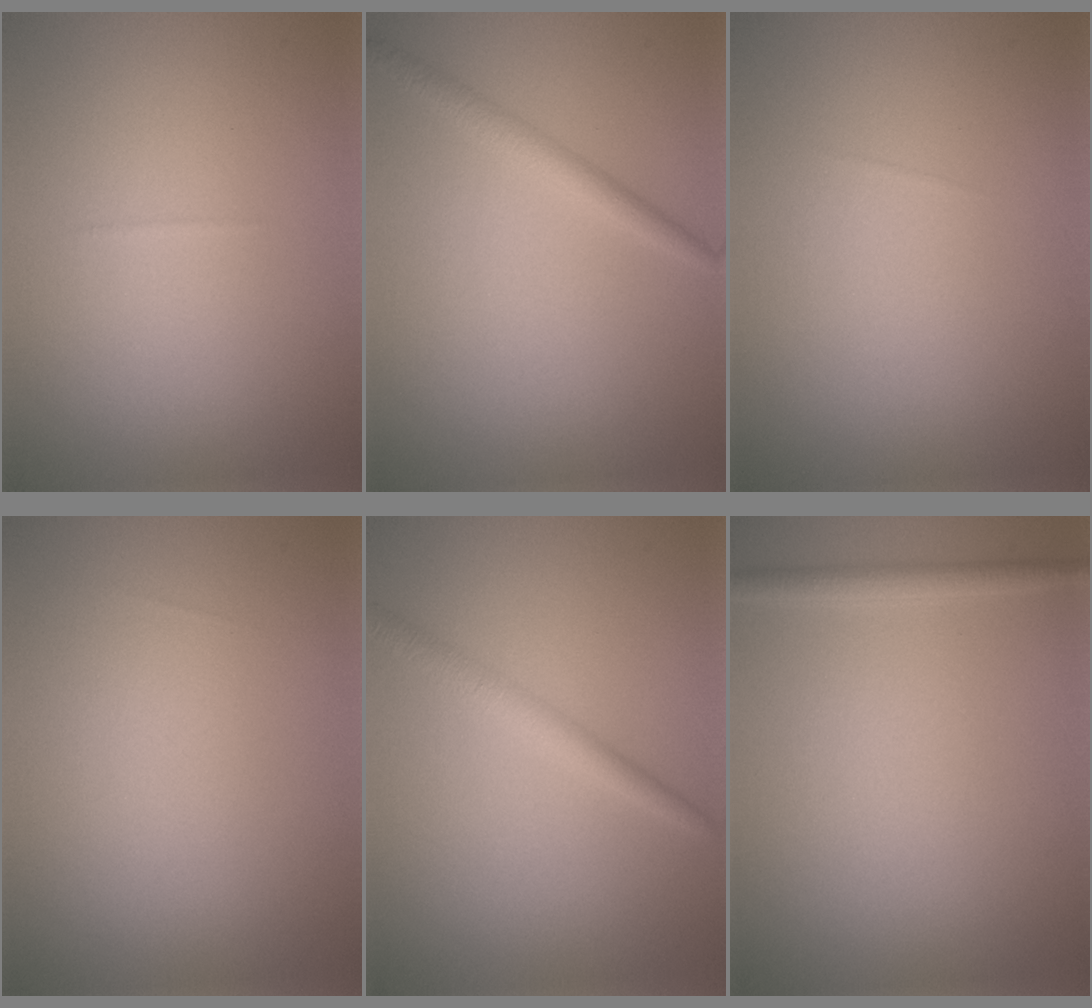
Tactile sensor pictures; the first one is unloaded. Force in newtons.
{"total": 1.9, "press": 1.9, "slide": 0.1}
{"total": 0.0}
{"total": 0.0}
{"total": 1.5, "press": 1.5, "slide": 0.1}
{"total": 1.6, "press": 1.6, "slide": 0.1}